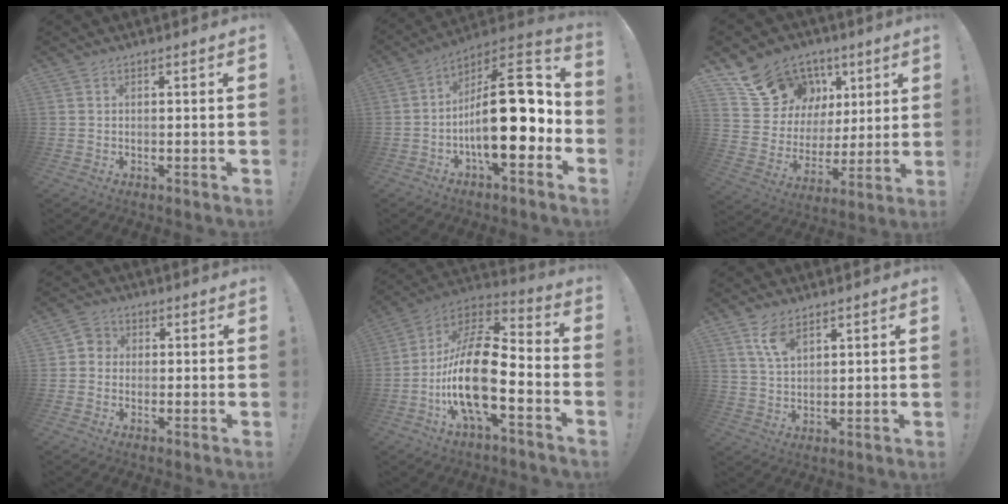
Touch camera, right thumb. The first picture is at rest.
{"total": 23.6, "force": [-2.6, 9.6, 21.4], "torque": [-0.322, 0.011, -0.035]}
{"total": 16.9, "force": [10.5, 12.1, 5.3], "torque": [-0.083, -0.070, 0.218]}
{"total": 3.8, "force": [-1.0, 3.4, 1.3], "torque": [-0.022, 0.015, -0.018]}
{"total": 21.2, "force": [-5.4, 8.1, 18.9], "torque": [-0.375, 0.025, -0.092]}
{"total": 6.7, "force": [4.1, 3.3, 4.1], "torque": [-0.071, -0.017, 0.075]}